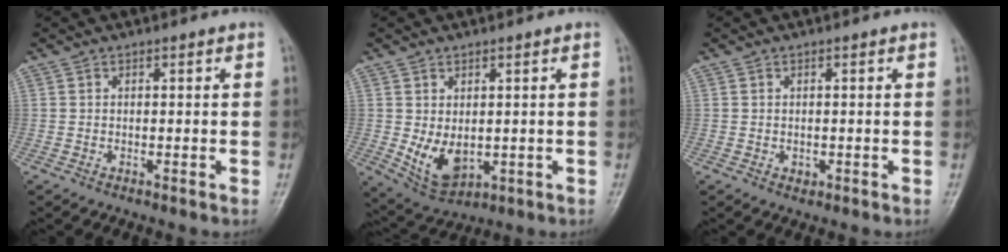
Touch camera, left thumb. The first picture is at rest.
{"total": 7.0, "force": [-0.2, 4.6, 5.3], "torque": [-0.080, -0.014, 0.019]}
{"total": 0.9, "force": [-0.1, 0.8, 0.5], "torque": [-0.005, 0.000, 0.002]}